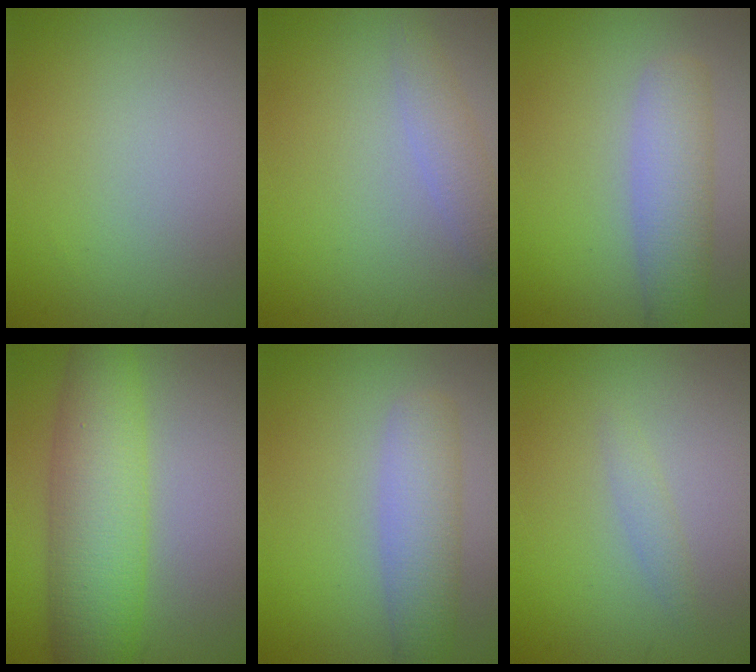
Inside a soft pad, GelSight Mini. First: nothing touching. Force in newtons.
{"total": 2.1, "press": 2.1, "slide": 0.1}
{"total": 3.2, "press": 3.2, "slide": 0.3}
{"total": 8.1, "press": 8.1, "slide": 0.2}
{"total": 3.2, "press": 3.2, "slide": 0.3}
{"total": 1.0, "press": 1.0, "slide": 0.1}